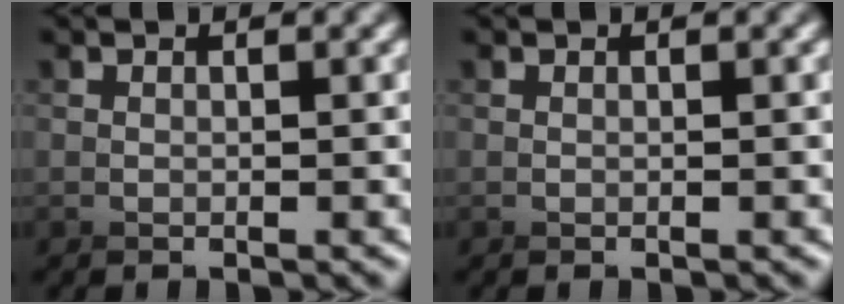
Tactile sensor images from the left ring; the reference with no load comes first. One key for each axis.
{"total": 0.0}